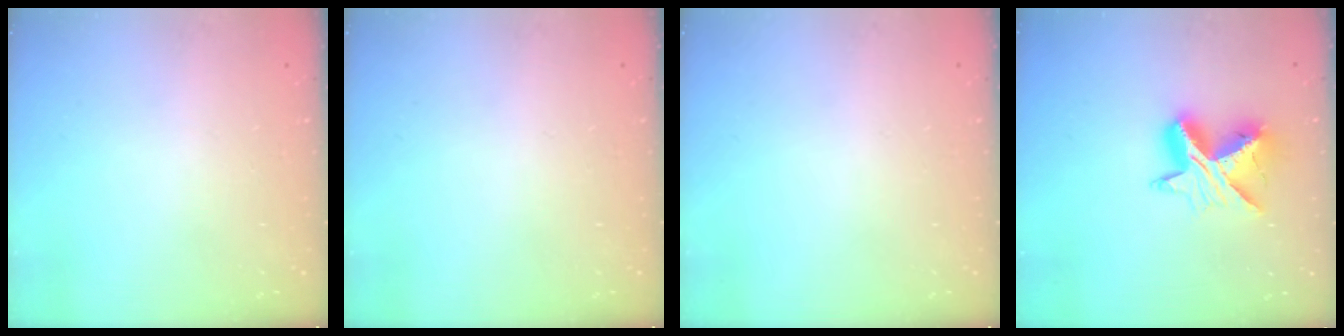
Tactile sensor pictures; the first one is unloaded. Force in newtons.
{"total": 0.0}
{"total": 0.0}
{"total": 9.5, "press": 9.5, "slide": 0.7}